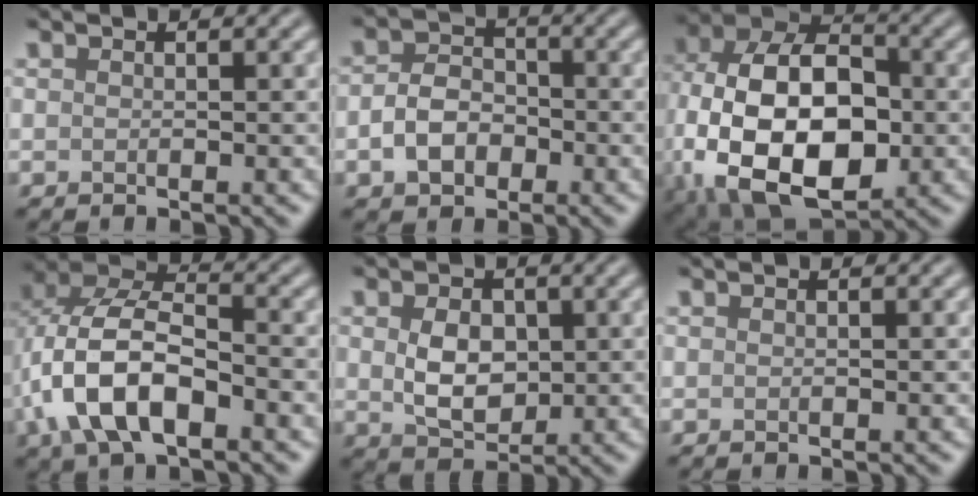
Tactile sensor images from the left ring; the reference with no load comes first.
{"total": 3.7, "force": [-1.2, 2.8, 2.2], "torque": [-0.042, 0.002, -0.028]}
{"total": 17.4, "force": [-2.8, 11.2, 13.0], "torque": [-0.228, -0.004, -0.049]}
{"total": 8.8, "force": [-2.7, 4.7, 7.0], "torque": [-0.148, 0.009, -0.061]}
{"total": 4.2, "force": [0.4, 2.9, 3.0], "torque": [-0.061, -0.004, 0.008]}
{"total": 0.0}